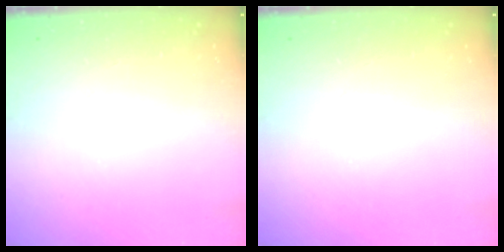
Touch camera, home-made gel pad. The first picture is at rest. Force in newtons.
{"total": 0.0}